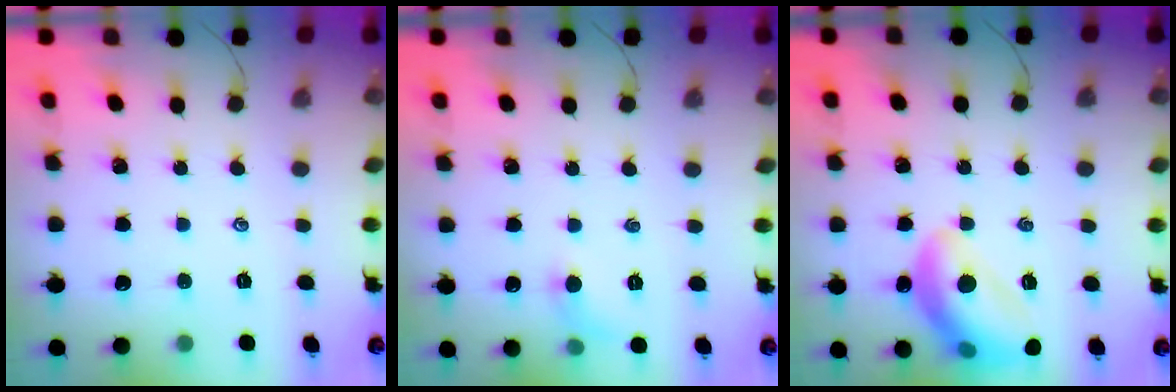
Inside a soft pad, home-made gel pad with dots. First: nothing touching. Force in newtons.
{"total": 5.7, "press": 5.4, "slide": 1.7}
{"total": 15.1, "press": 15.0, "slide": 1.5}